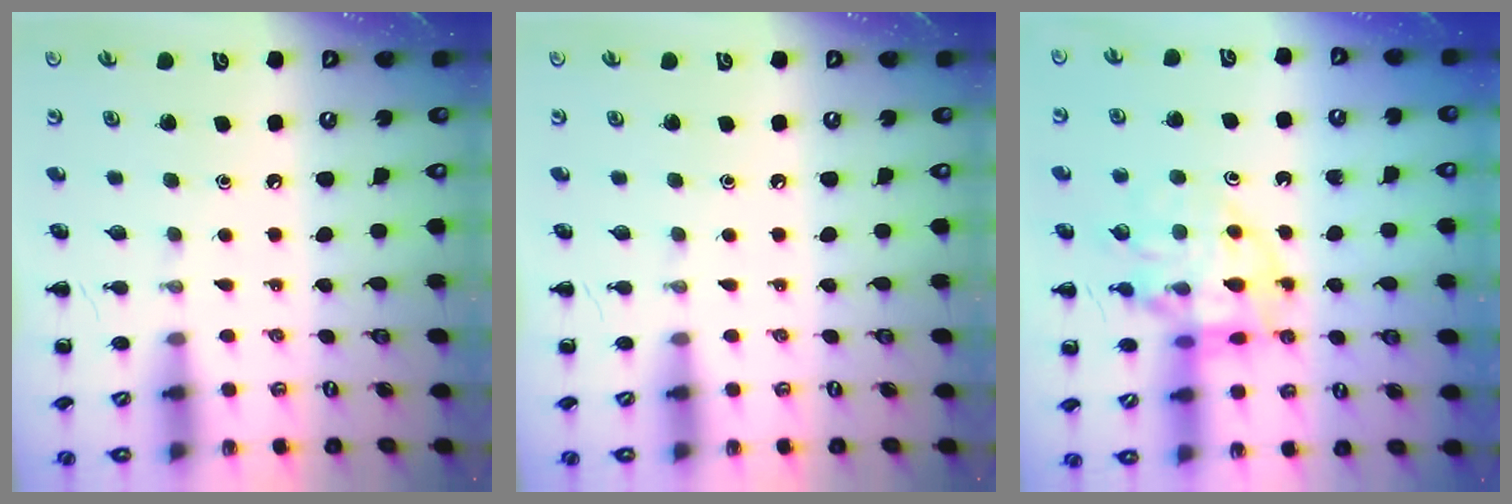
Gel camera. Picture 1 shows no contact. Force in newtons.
{"total": 0.0}
{"total": 13.6, "press": 13.4, "slide": 2.5}